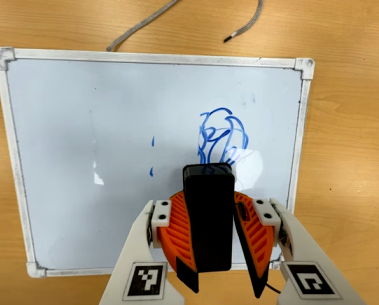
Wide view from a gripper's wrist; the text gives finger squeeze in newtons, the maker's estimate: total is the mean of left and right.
{"total": 10.2, "left": 10.3, "right": 10.2}